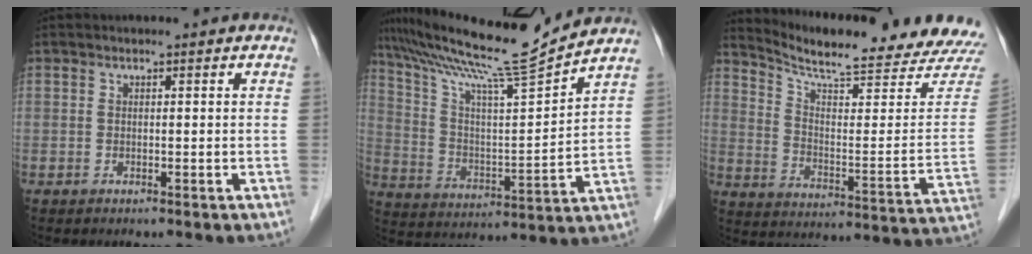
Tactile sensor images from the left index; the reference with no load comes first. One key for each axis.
{"total": 16.3, "fx": 14.8, "fy": -2.2, "fz": 6.5, "tx": -0.125, "ty": -0.024, "tz": 0.248}
{"total": 22.1, "fx": 20.9, "fy": -0.1, "fz": 7.1, "tx": -0.121, "ty": -0.100, "tz": 0.276}